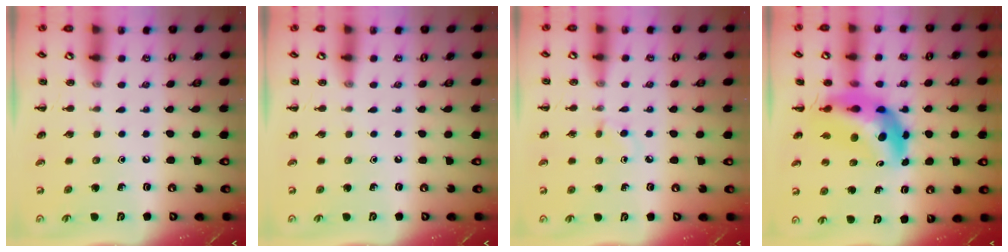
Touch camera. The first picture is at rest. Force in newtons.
{"total": 0.0}
{"total": 1.5, "press": 1.3, "slide": 0.8}
{"total": 10.3, "press": 9.8, "slide": 3.1}